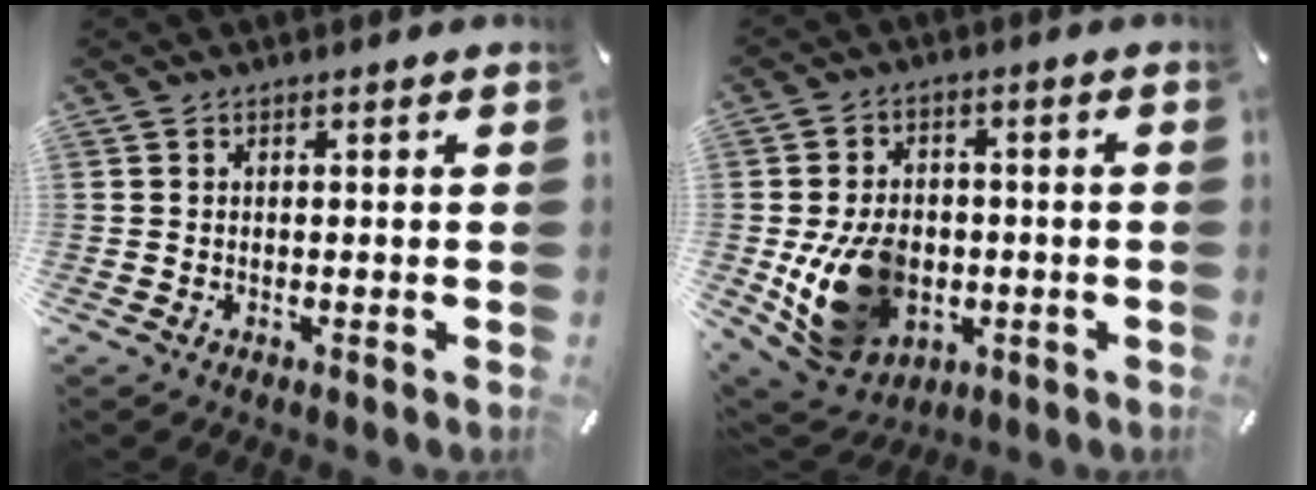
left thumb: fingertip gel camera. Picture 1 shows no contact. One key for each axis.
{"total": 15.3, "fx": -2.8, "fy": 11.8, "fz": 9.3, "tx": -0.189, "ty": 0.003, "tz": -0.045}